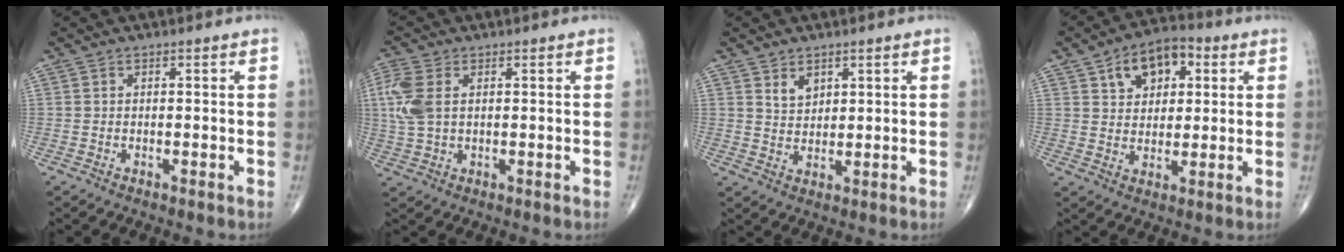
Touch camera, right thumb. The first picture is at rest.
{"total": 7.2, "force": [1.5, 4.3, 5.6], "torque": [-0.154, 0.008, 0.032]}
{"total": 3.4, "force": [2.0, 2.2, 1.6], "torque": [-0.013, -0.018, 0.041]}
{"total": 10.6, "force": [4.1, 6.8, 7.0], "torque": [-0.075, 0.003, 0.059]}